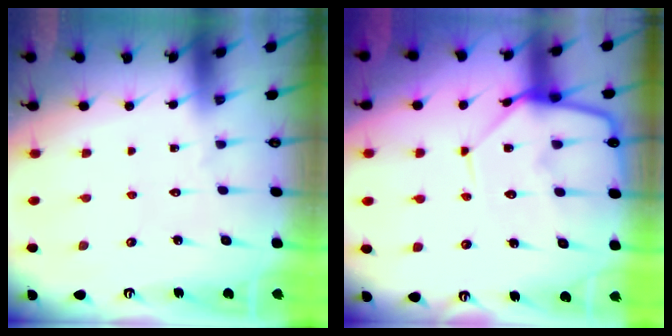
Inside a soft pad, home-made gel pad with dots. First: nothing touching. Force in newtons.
{"total": 11.0, "press": 11.0, "slide": 0.9}